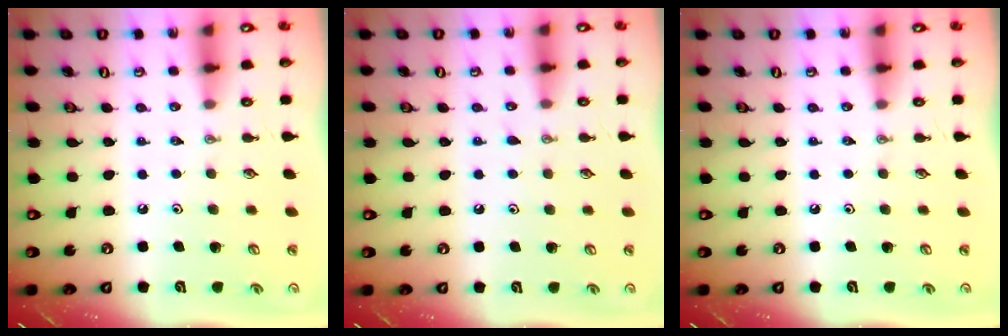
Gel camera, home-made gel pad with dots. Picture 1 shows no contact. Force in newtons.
{"total": 5.9, "press": 5.9, "slide": 0.6}
{"total": 0.0}